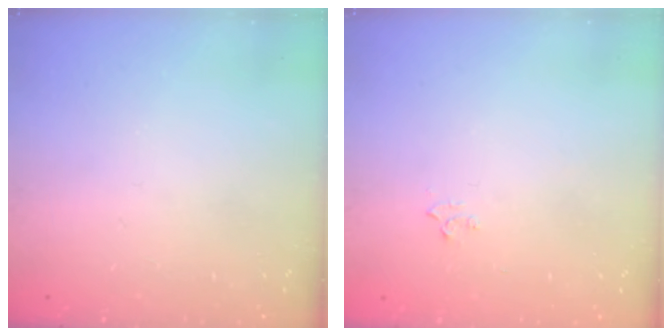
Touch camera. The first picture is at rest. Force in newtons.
{"total": 2.9, "press": 2.8, "slide": 0.4}